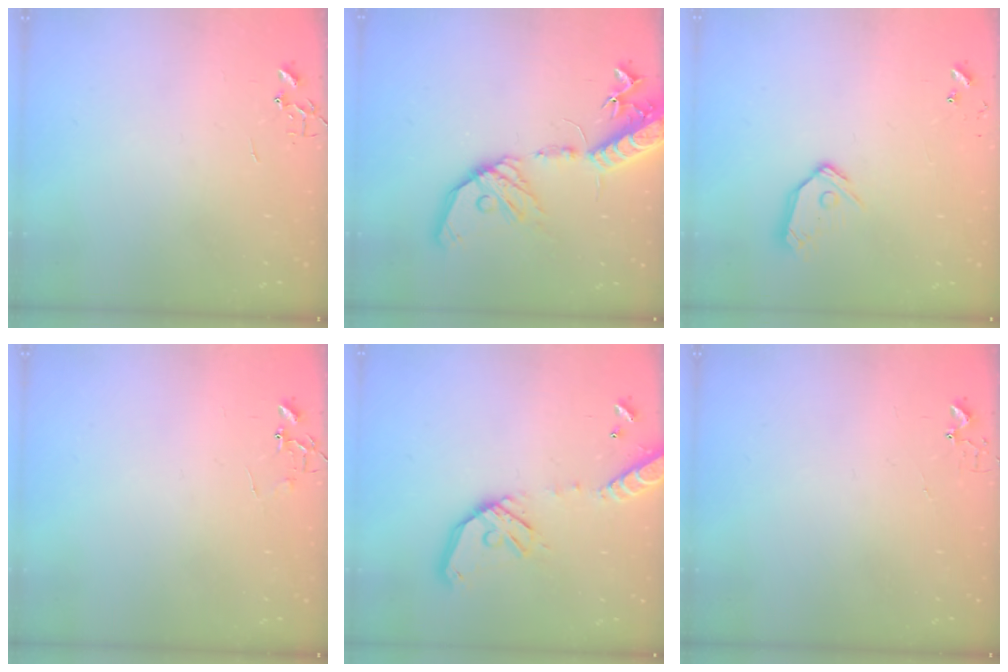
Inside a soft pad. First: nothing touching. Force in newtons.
{"total": 20.1, "press": 19.7, "slide": 3.7}
{"total": 10.1, "press": 10.1, "slide": 1.2}
{"total": 5.5, "press": 5.4, "slide": 0.4}
{"total": 15.4, "press": 15.1, "slide": 2.8}
{"total": 2.9, "press": 2.9, "slide": 0.3}